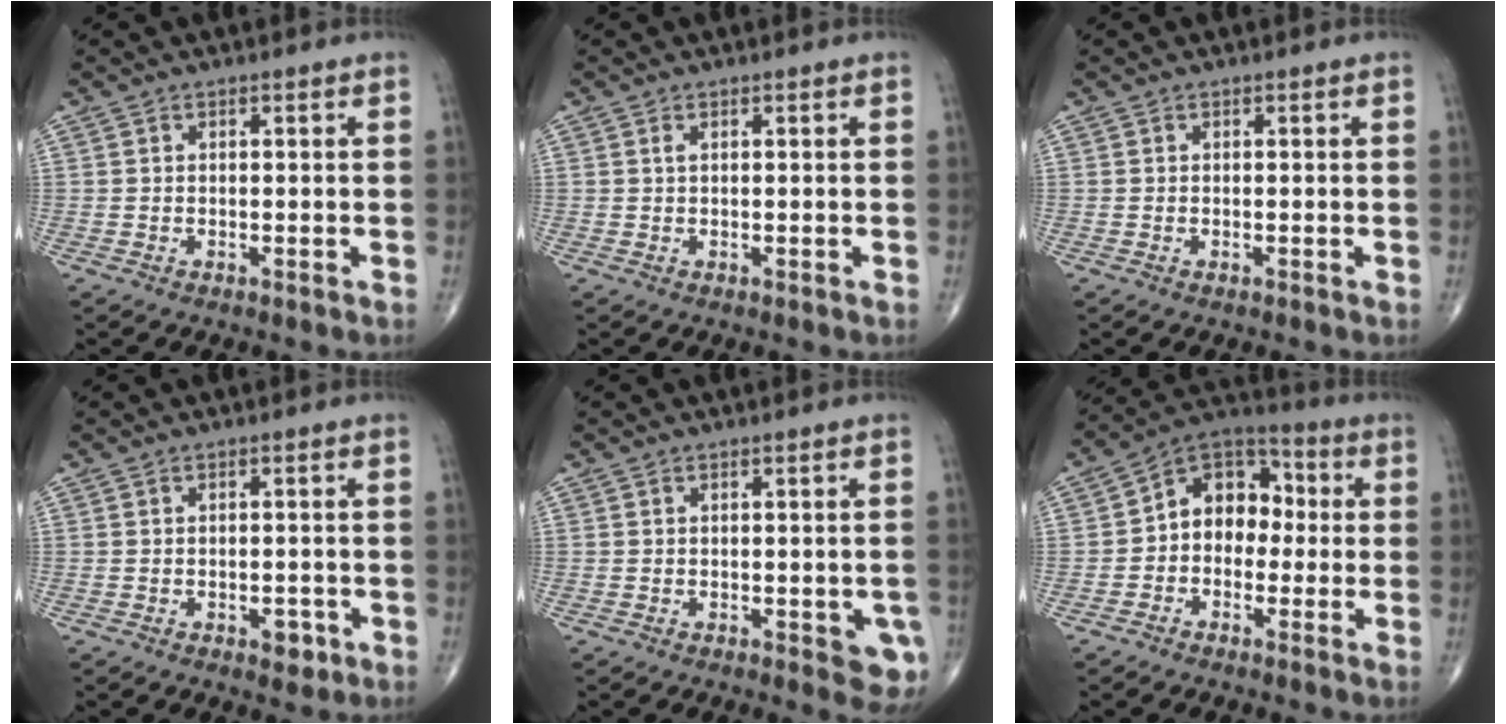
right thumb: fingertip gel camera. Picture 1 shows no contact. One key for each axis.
{"total": 0.6, "fx": 0.3, "fy": 0.2, "fz": 0.5, "tx": -0.010, "ty": 0.004, "tz": 0.007}
{"total": 0.0}
{"total": 2.9, "fx": -1.2, "fy": 1.6, "fz": 2.1, "tx": -0.016, "ty": 0.005, "tz": -0.011}
{"total": 5.5, "fx": -1.8, "fy": 2.1, "fz": 4.7, "tx": -0.033, "ty": -0.006, "tz": -0.018}
{"total": 11.1, "fx": -0.2, "fy": 8.4, "fz": 7.3, "tx": -0.069, "ty": 0.043, "tz": -0.023}